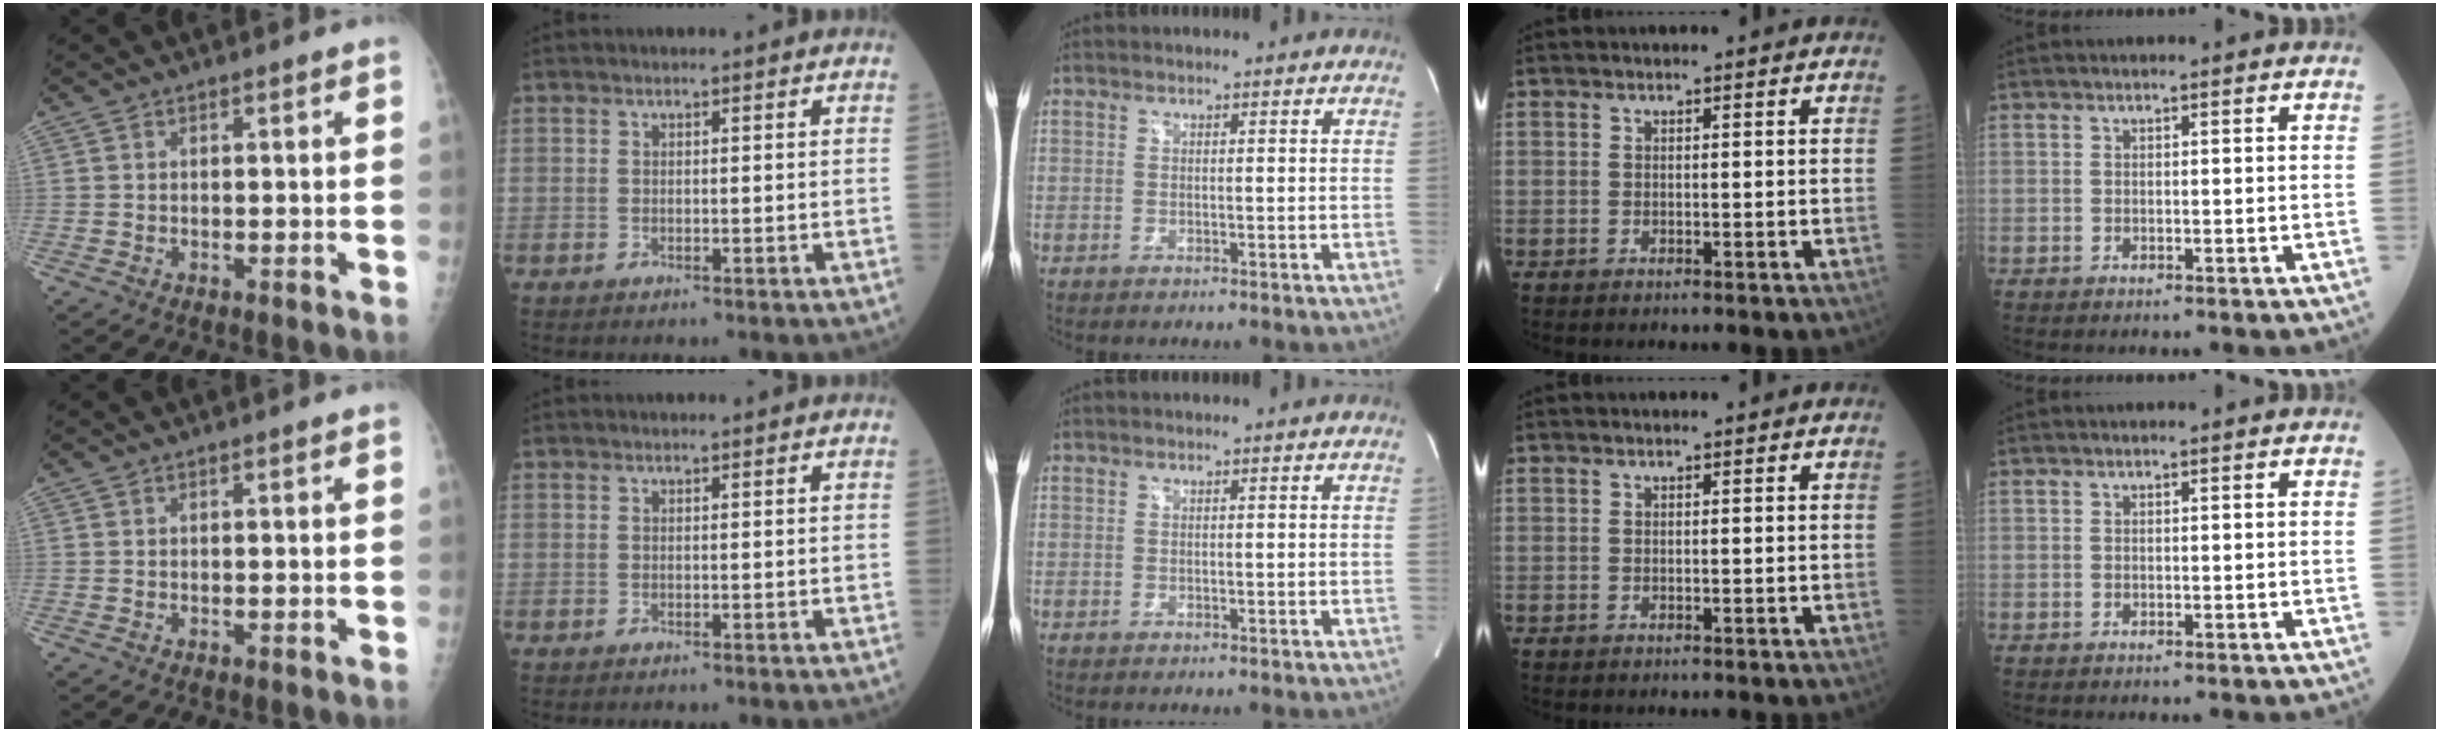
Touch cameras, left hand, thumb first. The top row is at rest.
{}